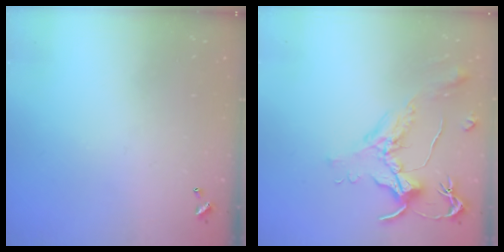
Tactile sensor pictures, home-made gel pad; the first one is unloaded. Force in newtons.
{"total": 1.6, "press": 1.4, "slide": 0.7}